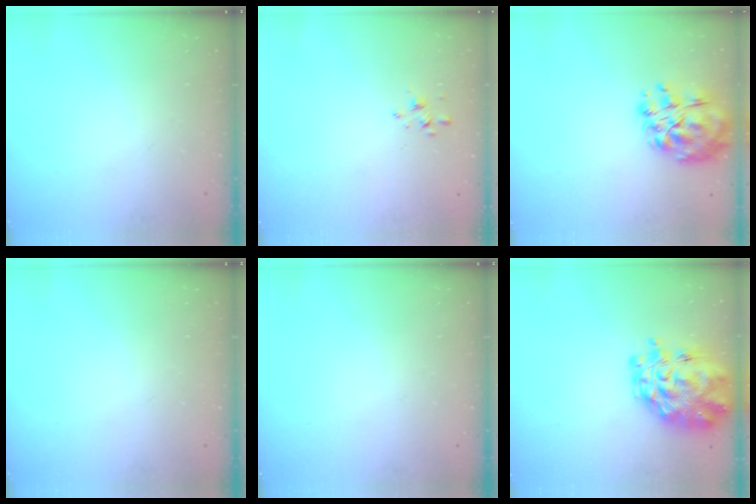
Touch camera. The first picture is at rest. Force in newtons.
{"total": 1.7, "press": 1.7, "slide": 0.3}
{"total": 13.7, "press": 13.3, "slide": 3.2}
{"total": 0.0}
{"total": 0.0}
{"total": 14.1, "press": 13.2, "slide": 5.1}